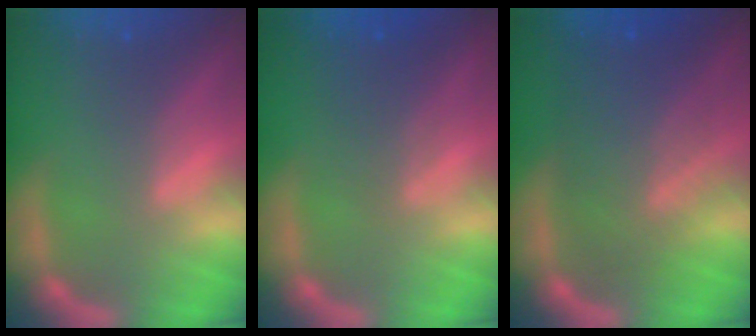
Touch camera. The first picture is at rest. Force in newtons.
{"total": 3.0}
{"total": 8.1}